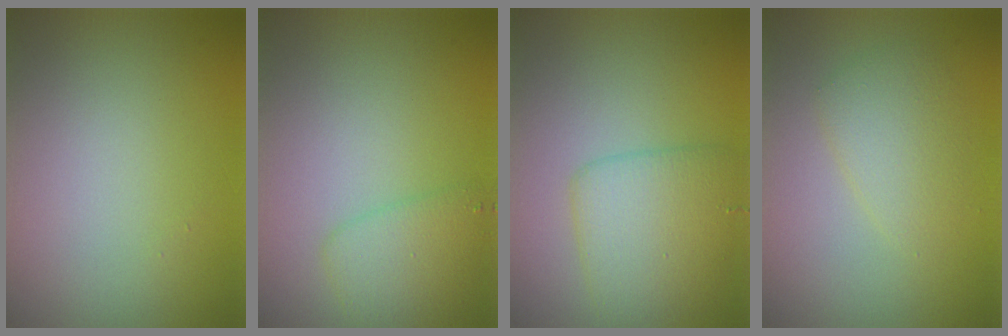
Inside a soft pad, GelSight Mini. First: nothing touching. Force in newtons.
{"total": 2.6, "press": 2.5, "slide": 0.2}
{"total": 4.3, "press": 4.3, "slide": 0.0}
{"total": 2.4, "press": 2.4, "slide": 0.1}